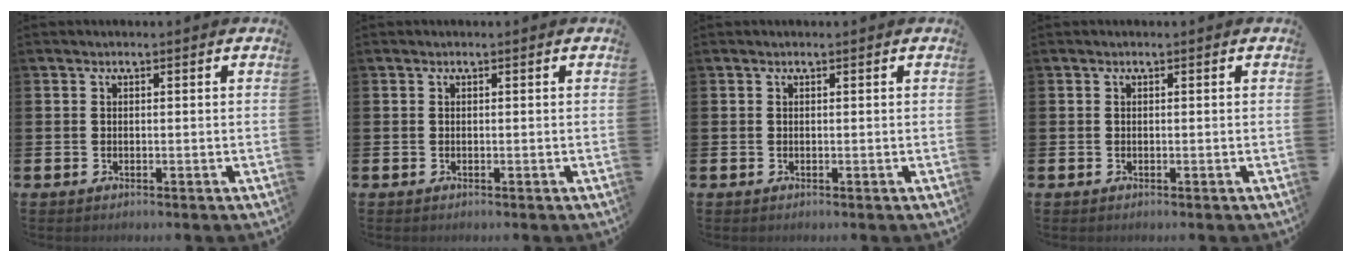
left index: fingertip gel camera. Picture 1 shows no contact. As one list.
[{"total": 0.0}, {"total": 0.0}, {"total": 0.0}]